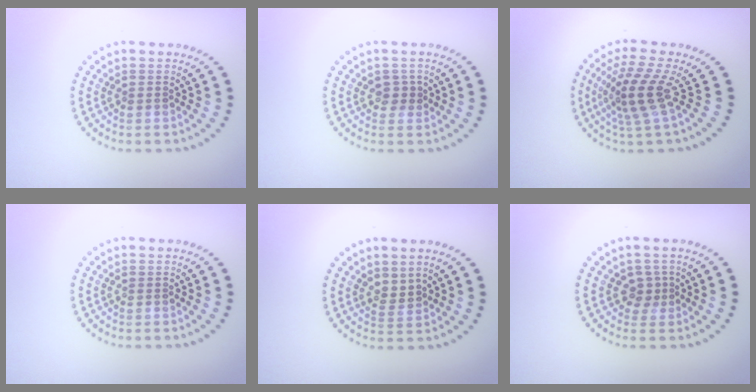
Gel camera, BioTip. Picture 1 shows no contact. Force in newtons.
{"total": 1.0, "press": 0.8, "slide": 0.7}
{"total": 4.0, "press": 2.8, "slide": 2.8}
{"total": 0.0}
{"total": 1.2, "press": 0.8, "slide": 0.8}
{"total": 1.5, "press": 1.2, "slide": 0.9}